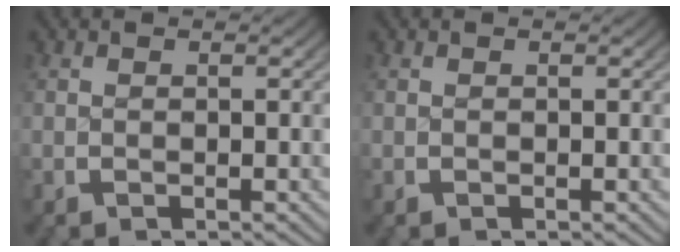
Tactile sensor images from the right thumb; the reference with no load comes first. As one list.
[{"total": 0.0}]